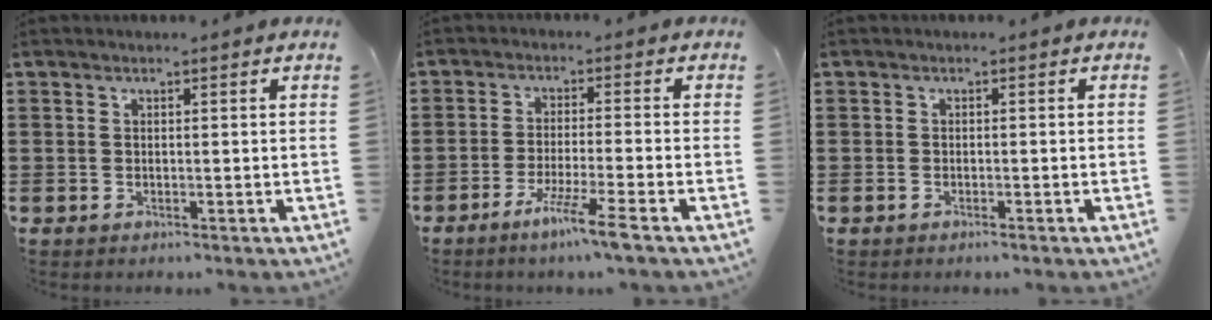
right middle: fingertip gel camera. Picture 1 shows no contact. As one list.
[{"total": 5.7, "force": [-4.1, -0.6, 3.9], "torque": [-0.073, -0.013, -0.076]}, {"total": 0.6, "force": [-0.4, 0.1, 0.4], "torque": [-0.008, -0.002, -0.007]}]